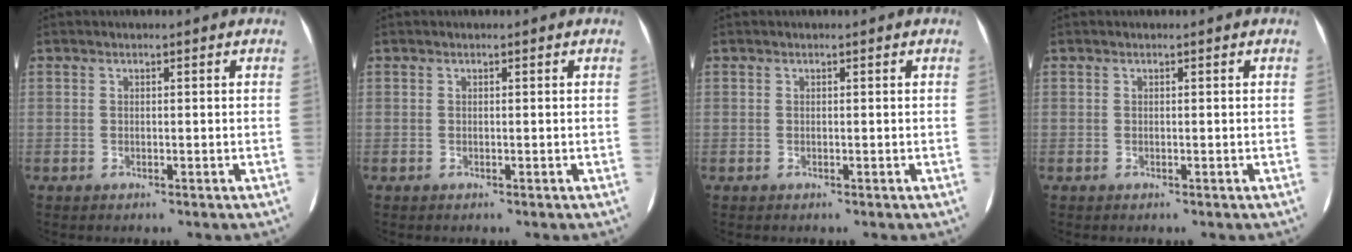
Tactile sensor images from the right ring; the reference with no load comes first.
{"total": 0.0}
{"total": 0.0}
{"total": 0.0}